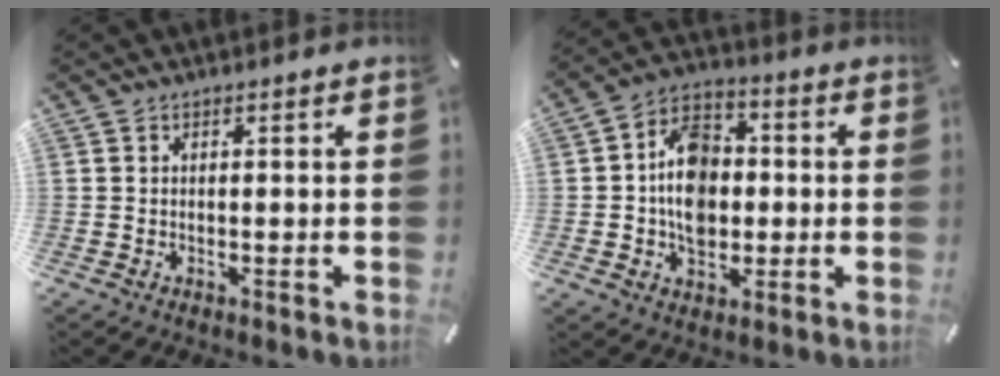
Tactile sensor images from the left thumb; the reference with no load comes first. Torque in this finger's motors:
{"motor_torque": [1.77, 1.92, 1.27, -0.22, 0.14]}